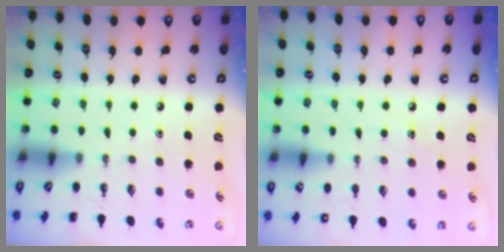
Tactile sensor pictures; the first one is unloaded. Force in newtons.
{"total": 7.7, "press": 7.5, "slide": 1.7}